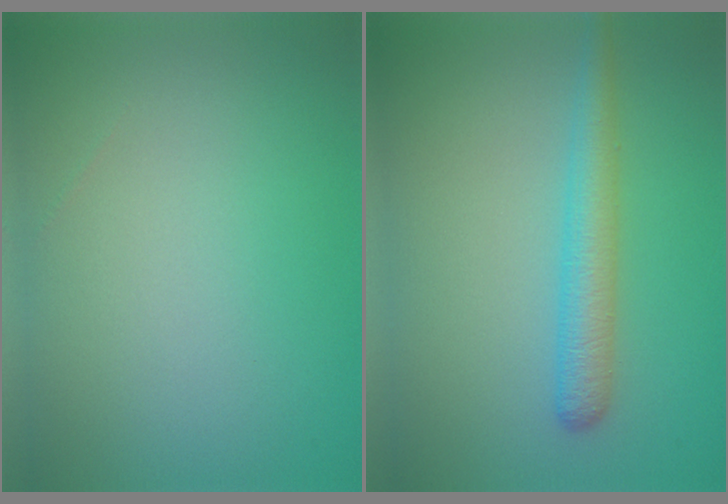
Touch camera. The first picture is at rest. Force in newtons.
{"total": 3.3, "press": 3.3, "slide": 0.1}